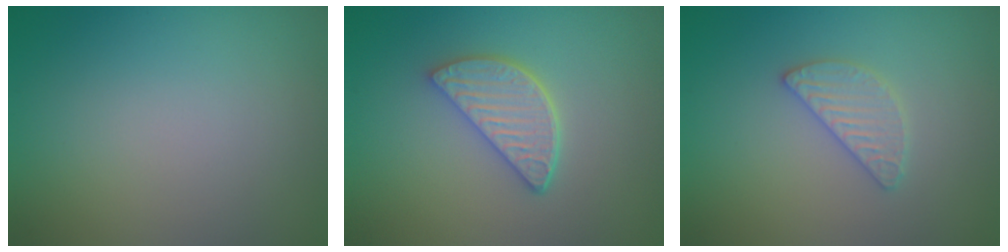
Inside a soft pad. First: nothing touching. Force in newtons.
{"total": 4.0, "press": 3.2, "slide": 2.4}
{"total": 2.4, "press": 2.3, "slide": 0.3}